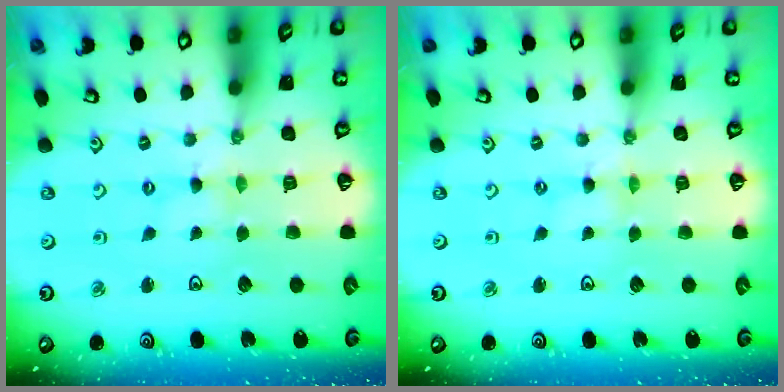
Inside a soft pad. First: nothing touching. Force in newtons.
{"total": 0.0}